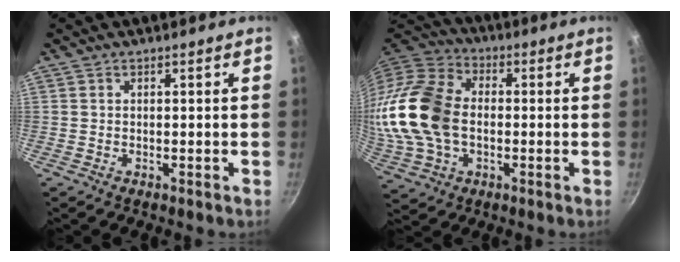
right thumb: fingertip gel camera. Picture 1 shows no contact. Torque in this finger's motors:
{"motor_torque": [0.94, 3.02, 1.91, -0.86, 0.43]}